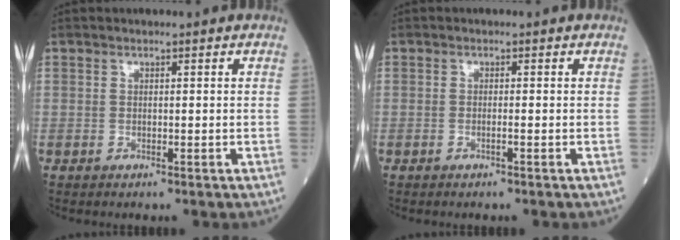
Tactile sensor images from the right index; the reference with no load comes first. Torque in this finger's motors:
{"motor_torque": [-0.10, -0.03, -0.03, -0.01]}